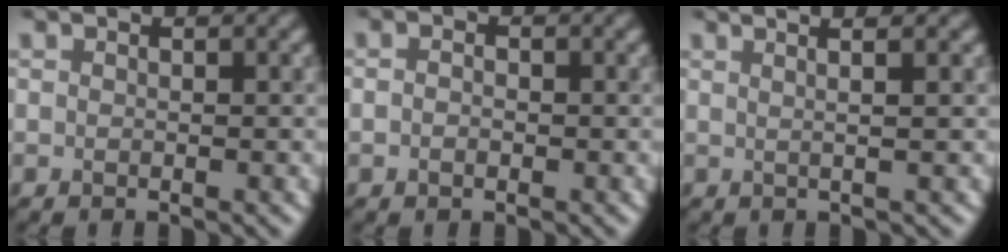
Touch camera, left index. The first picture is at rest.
{"total": 1.2, "force": [-0.2, 0.8, 0.8], "torque": [-0.017, 0.001, -0.008]}
{"total": 5.1, "force": [2.6, 2.1, 3.8], "torque": [-0.034, 0.040, -0.003]}